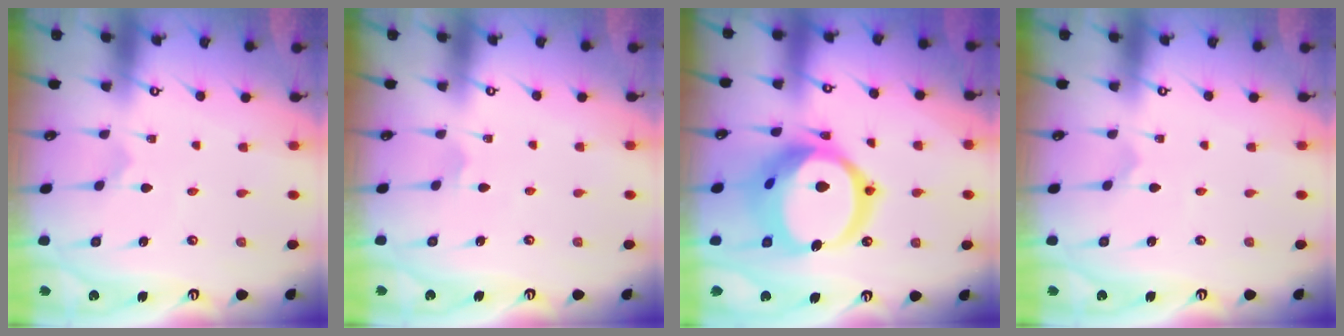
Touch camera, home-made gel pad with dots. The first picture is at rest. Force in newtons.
{"total": 3.0, "press": 3.0, "slide": 0.2}
{"total": 21.2, "press": 21.1, "slide": 2.3}
{"total": 0.0}